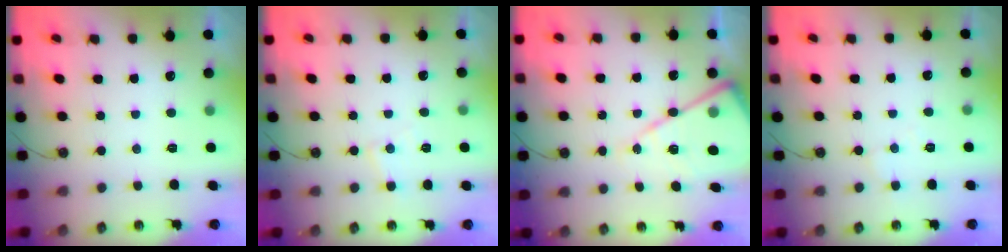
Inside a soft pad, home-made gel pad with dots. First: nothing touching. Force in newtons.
{"total": 4.9, "press": 4.9, "slide": 0.4}
{"total": 15.9, "press": 15.9, "slide": 1.7}
{"total": 3.4, "press": 3.4, "slide": 0.5}